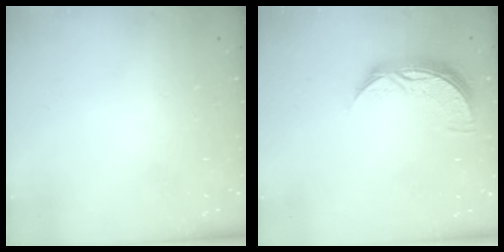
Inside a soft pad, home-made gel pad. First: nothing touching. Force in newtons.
{"total": 8.7, "press": 8.7, "slide": 0.3}